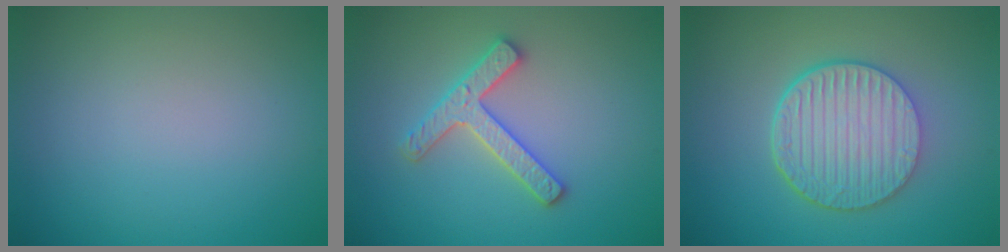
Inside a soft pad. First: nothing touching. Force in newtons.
{"total": 2.8, "press": 2.8, "slide": 0.6}
{"total": 6.5, "press": 4.8, "slide": 4.5}